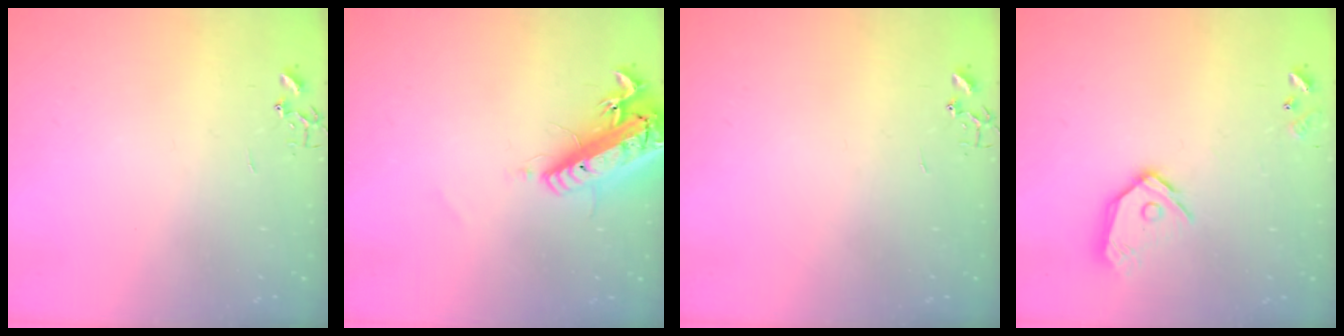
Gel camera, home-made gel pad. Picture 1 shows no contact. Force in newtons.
{"total": 20.7, "press": 20.3, "slide": 4.2}
{"total": 0.0}
{"total": 12.1, "press": 12.0, "slide": 1.5}